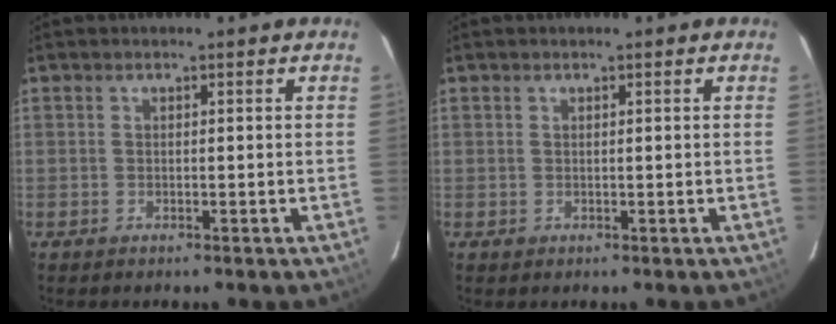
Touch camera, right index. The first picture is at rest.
{"total": 0.6, "force": [0.2, 0.6, 0.1], "torque": [0.002, 0.003, 0.002]}